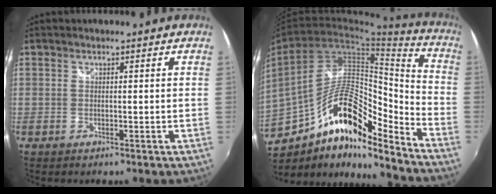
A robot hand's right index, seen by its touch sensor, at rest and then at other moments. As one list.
[{"total": 19.5, "force": [-11.1, 8.3, 13.7], "torque": [-0.255, 0.006, -0.197]}]